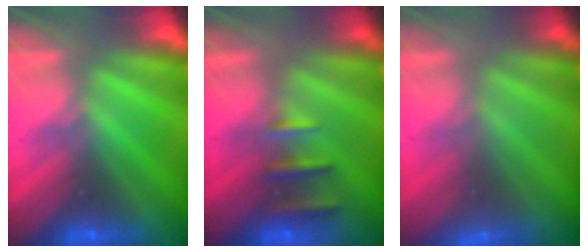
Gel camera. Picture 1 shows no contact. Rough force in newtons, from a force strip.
{"total": 2.4}
{"total": 2.9}